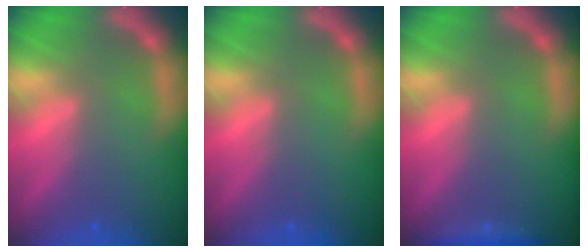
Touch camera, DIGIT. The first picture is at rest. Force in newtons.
{"total": 0.0}
{"total": 1.4}